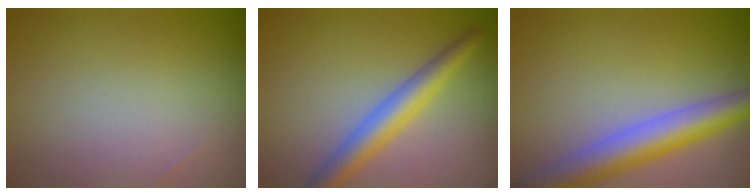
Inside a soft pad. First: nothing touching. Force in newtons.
{"total": 3.9, "press": 3.9, "slide": 0.1}
{"total": 5.8, "press": 5.8, "slide": 0.2}